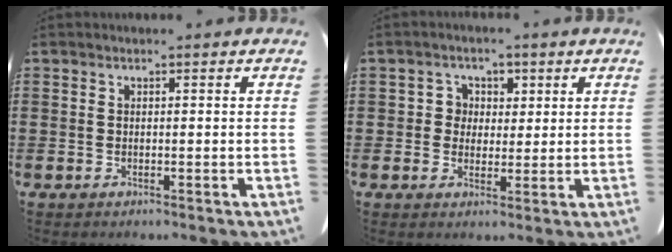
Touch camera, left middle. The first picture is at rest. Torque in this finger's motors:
{"motor_torque": [0.85, 1.08, 0.03, -0.01]}